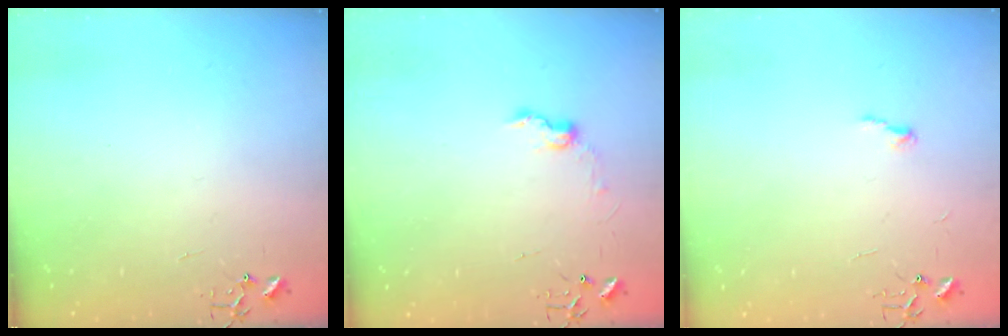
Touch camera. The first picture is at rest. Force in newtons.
{"total": 7.8, "press": 7.8, "slide": 0.8}
{"total": 4.7, "press": 4.7, "slide": 0.7}